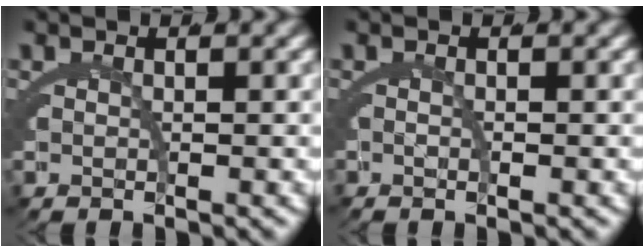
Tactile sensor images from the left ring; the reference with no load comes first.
{"total": 0.6, "force": [-0.5, 0.1, 0.4], "torque": [-0.010, -0.003, -0.011]}